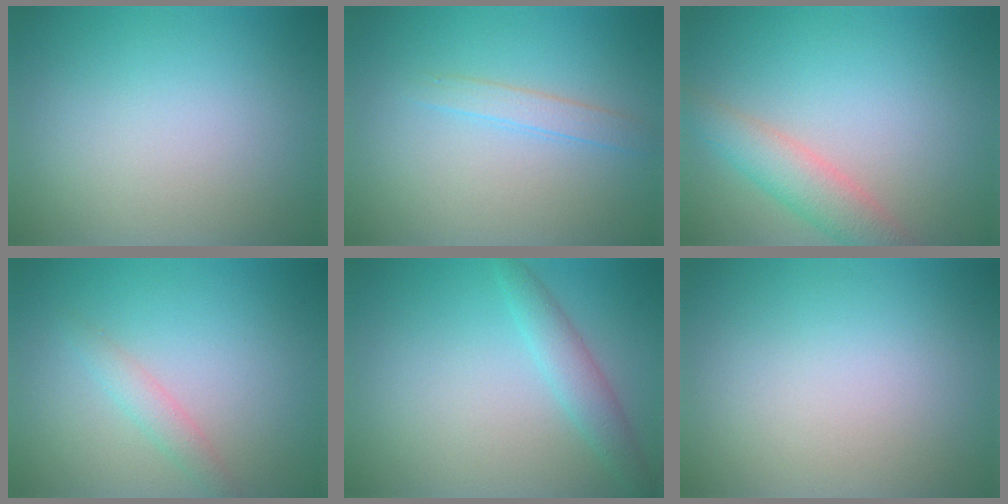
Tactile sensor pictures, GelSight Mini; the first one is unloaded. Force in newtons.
{"total": 1.5, "press": 1.5, "slide": 0.0}
{"total": 3.9, "press": 3.9, "slide": 0.1}
{"total": 1.6, "press": 1.6, "slide": 0.0}
{"total": 2.3, "press": 2.3, "slide": 0.1}
{"total": 0.0}